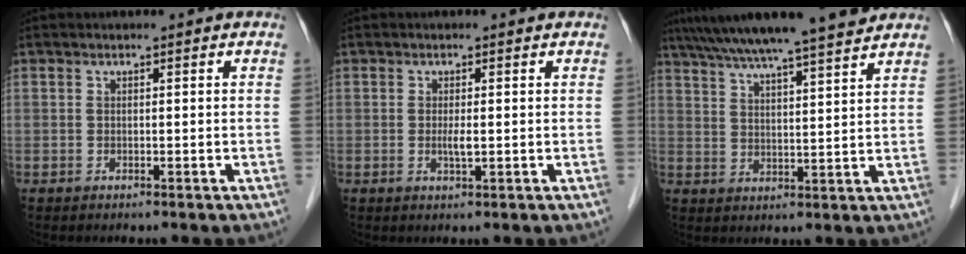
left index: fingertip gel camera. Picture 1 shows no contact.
{"total": 1.6, "force": [-0.1, 0.3, 1.6], "torque": [-0.034, -0.003, 0.000]}
{"total": 15.2, "force": [13.2, -0.2, 7.6], "torque": [-0.131, 0.025, 0.196]}